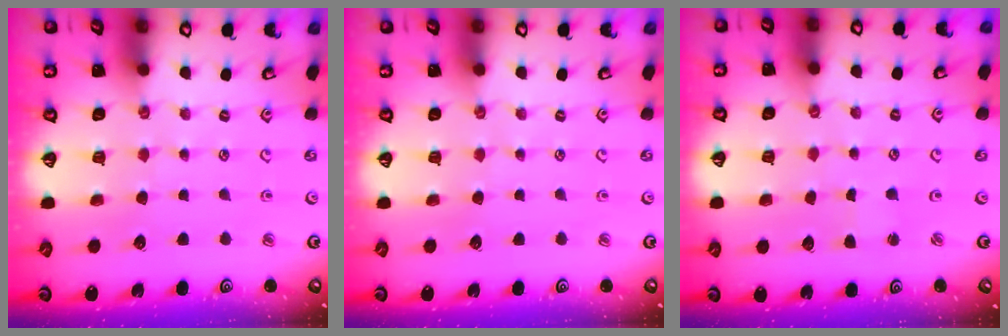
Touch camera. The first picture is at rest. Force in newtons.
{"total": 0.0}
{"total": 1.4, "press": 1.3, "slide": 0.3}